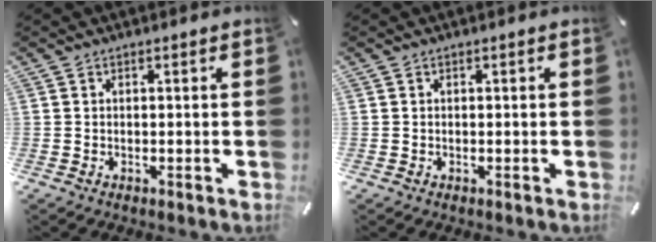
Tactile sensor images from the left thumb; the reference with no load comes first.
{"total": 0.0}